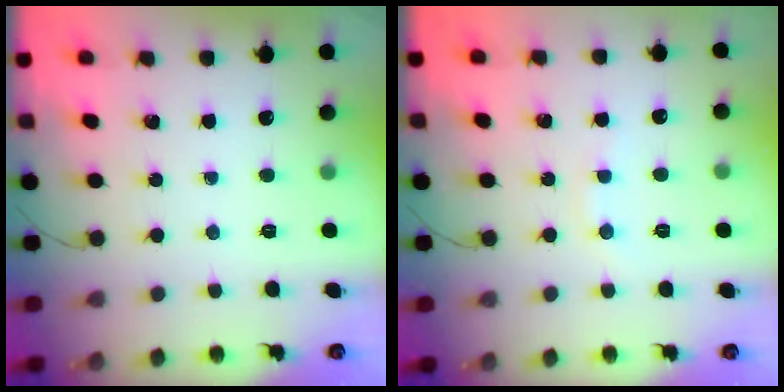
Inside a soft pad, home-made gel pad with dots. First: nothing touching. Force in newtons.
{"total": 3.6, "press": 3.4, "slide": 1.0}